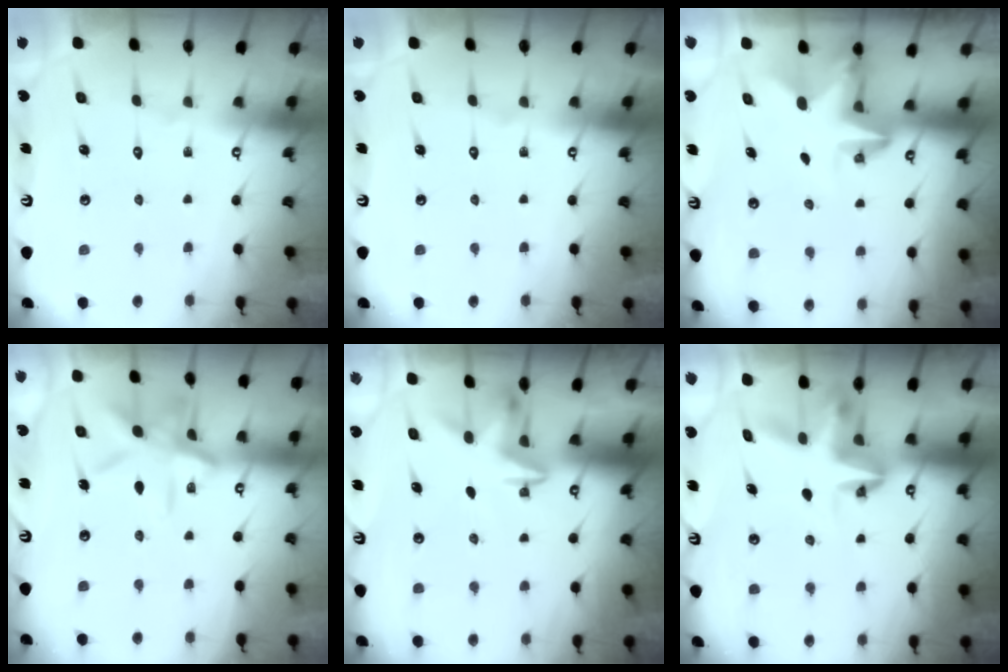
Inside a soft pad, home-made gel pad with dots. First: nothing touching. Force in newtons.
{"total": 0.0}
{"total": 2.8, "press": 2.8, "slide": 0.2}
{"total": 11.6, "press": 11.5, "slide": 0.8}
{"total": 4.1, "press": 4.0, "slide": 0.9}
{"total": 5.3, "press": 5.3, "slide": 0.5}